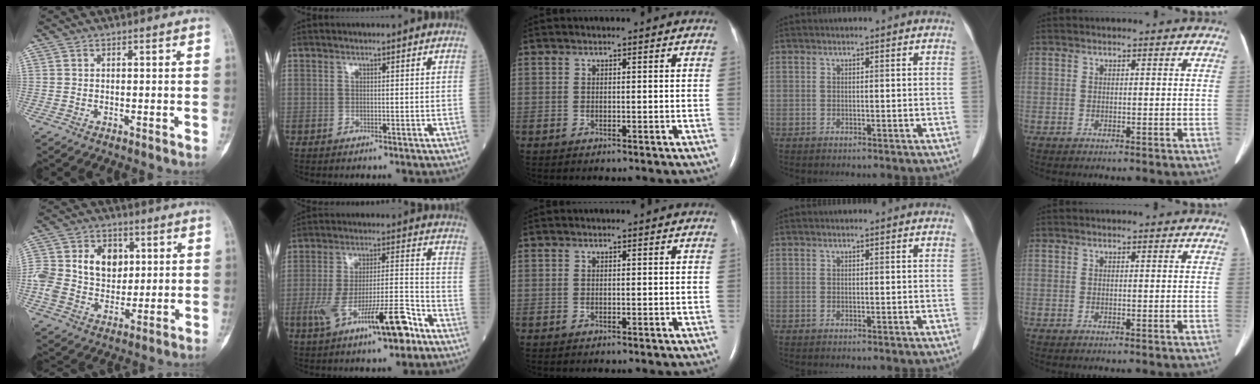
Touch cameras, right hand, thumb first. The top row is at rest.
{"thumb": {"total": 16.8, "force": [2.7, 13.0, 10.2], "torque": [-0.185, 0.014, 0.056]}, "index": {"total": 13.8, "force": [-6.7, 2.7, 11.8], "torque": [-0.208, 0.003, -0.105]}}